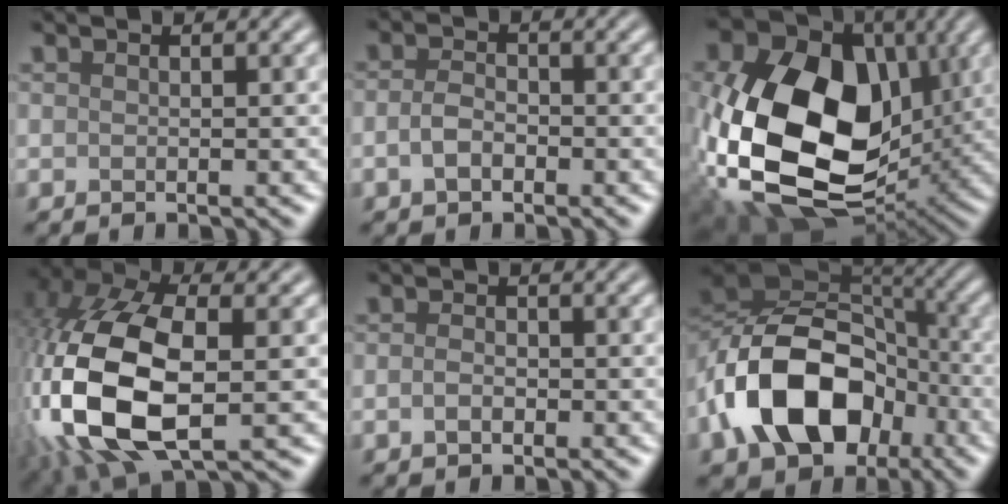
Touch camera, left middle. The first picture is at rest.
{"total": 1.9, "force": [-0.7, 1.2, 1.3], "torque": [-0.027, 0.005, -0.018]}
{"total": 18.7, "force": [-0.2, 13.1, 13.4], "torque": [-0.289, -0.045, 0.010]}
{"total": 15.6, "force": [-2.4, 8.2, 13.0], "torque": [-0.301, -0.004, -0.041]}
{"total": 1.1, "force": [-0.4, 0.7, 0.7], "torque": [-0.017, 0.003, -0.012]}
{"total": 13.5, "force": [-4.7, 9.2, 8.6], "torque": [-0.166, -0.001, -0.090]}